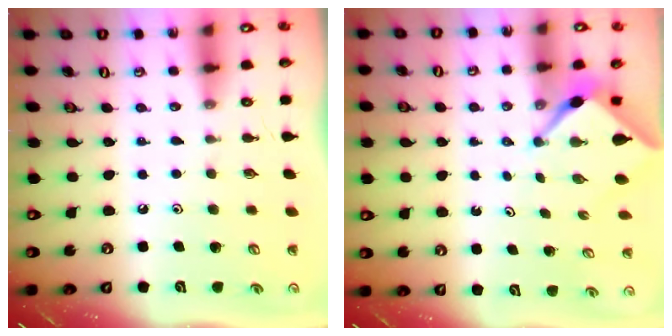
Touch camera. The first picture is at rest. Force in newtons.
{"total": 2.6, "press": 2.6, "slide": 0.2}